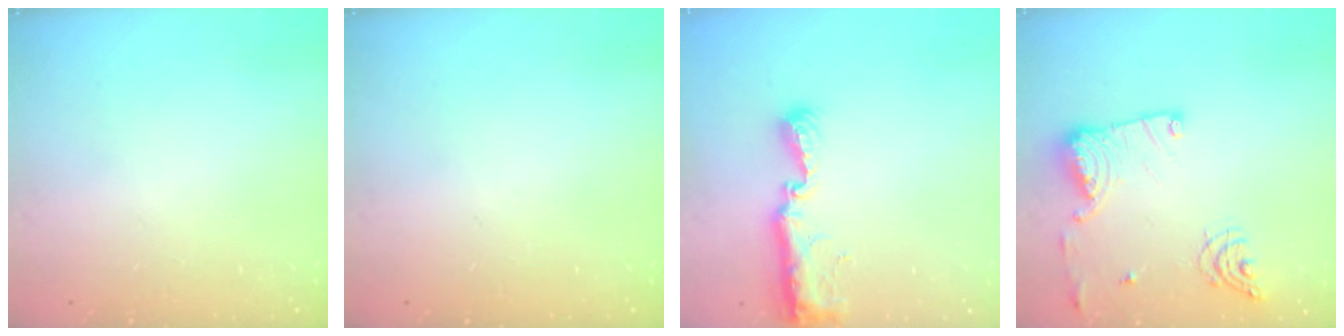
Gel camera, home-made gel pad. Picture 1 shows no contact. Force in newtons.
{"total": 0.0}
{"total": 8.9, "press": 8.9, "slide": 0.8}
{"total": 13.9, "press": 13.9, "slide": 0.8}